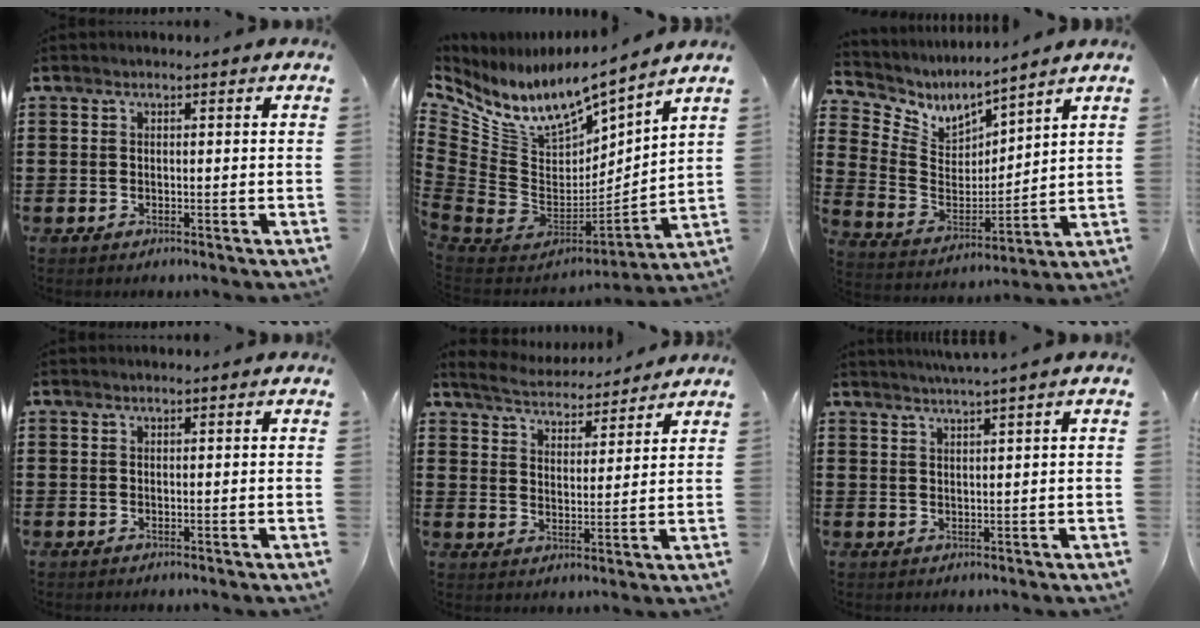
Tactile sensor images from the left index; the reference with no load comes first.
{"total": 9.5, "force": [7.1, 4.3, 4.6], "torque": [-0.124, -0.068, 0.124]}
{"total": 4.7, "force": [4.0, 2.4, 0.7], "torque": [-0.048, -0.032, 0.065]}
{"total": 0.0}
{"total": 4.6, "force": [4.6, 0.4, 0.5], "torque": [-0.034, -0.027, 0.078]}
{"total": 1.7, "force": [1.5, -0.6, 0.6], "torque": [-0.011, -0.001, 0.028]}